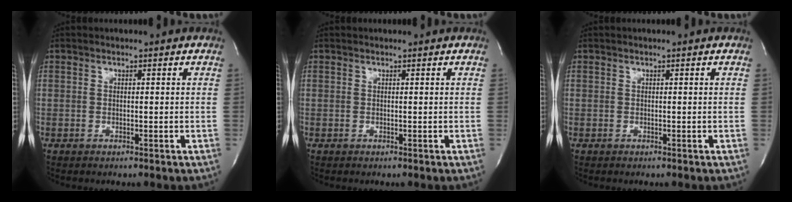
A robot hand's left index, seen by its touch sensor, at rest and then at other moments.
{"total": 0.5, "force": [0.5, 0.0, 0.1], "torque": [0.000, 0.011, 0.010]}
{"total": 0.0}